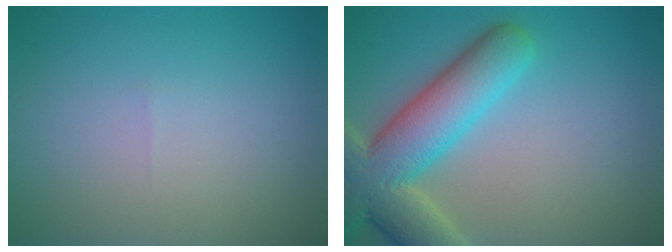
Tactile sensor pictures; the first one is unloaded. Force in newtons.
{"total": 9.1, "press": 9.0, "slide": 0.7}